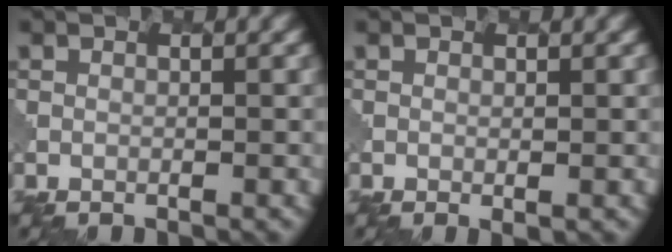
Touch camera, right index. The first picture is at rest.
{"total": 0.6, "force": [0.1, 0.1, 0.6], "torque": [-0.009, -0.006, 0.005]}